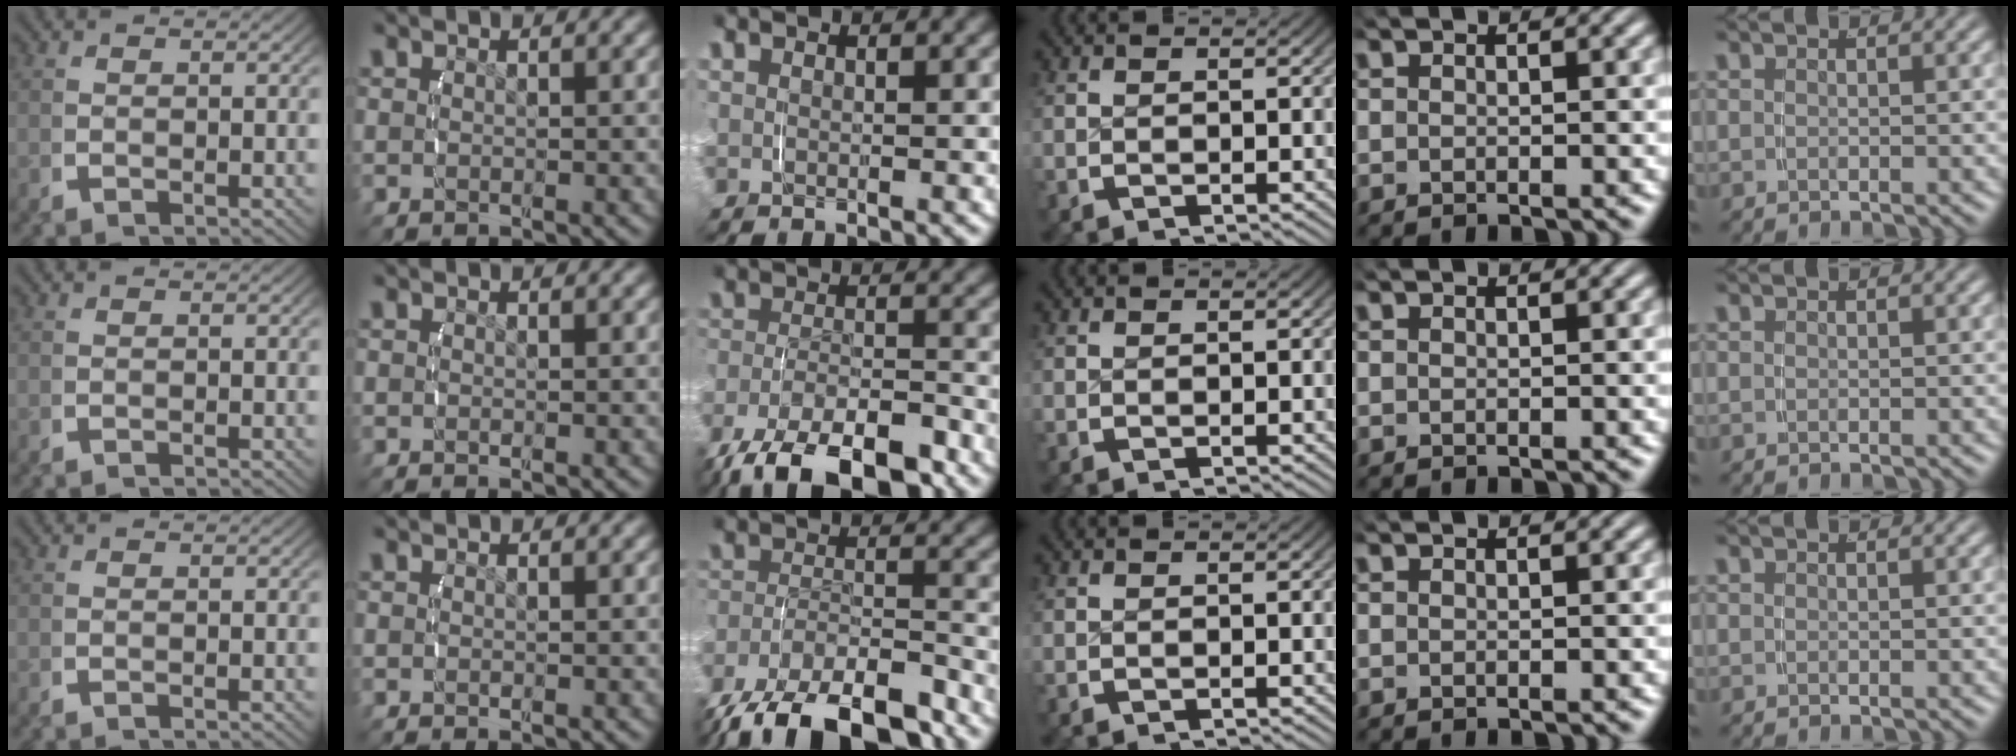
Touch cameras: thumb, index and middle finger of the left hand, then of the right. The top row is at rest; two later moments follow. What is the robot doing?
{"motion": "grasp_and_lifting", "object": "velcro strap"}